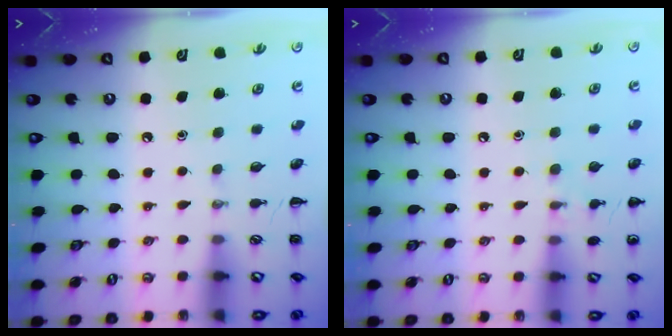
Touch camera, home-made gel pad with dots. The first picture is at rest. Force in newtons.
{"total": 6.8, "press": 6.6, "slide": 1.8}